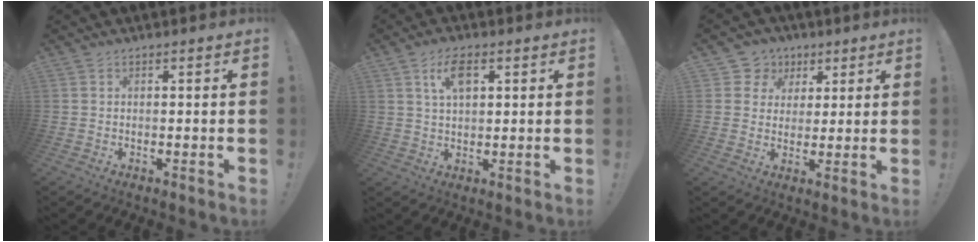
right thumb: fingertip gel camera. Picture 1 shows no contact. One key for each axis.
{"total": 6.7, "fx": 2.7, "fy": 3.4, "fz": 5.1, "tx": -0.090, "ty": 0.001, "tz": 0.046}
{"total": 7.3, "fx": 2.3, "fy": 6.8, "fz": 1.2, "tx": -0.019, "ty": -0.012, "tz": 0.049}